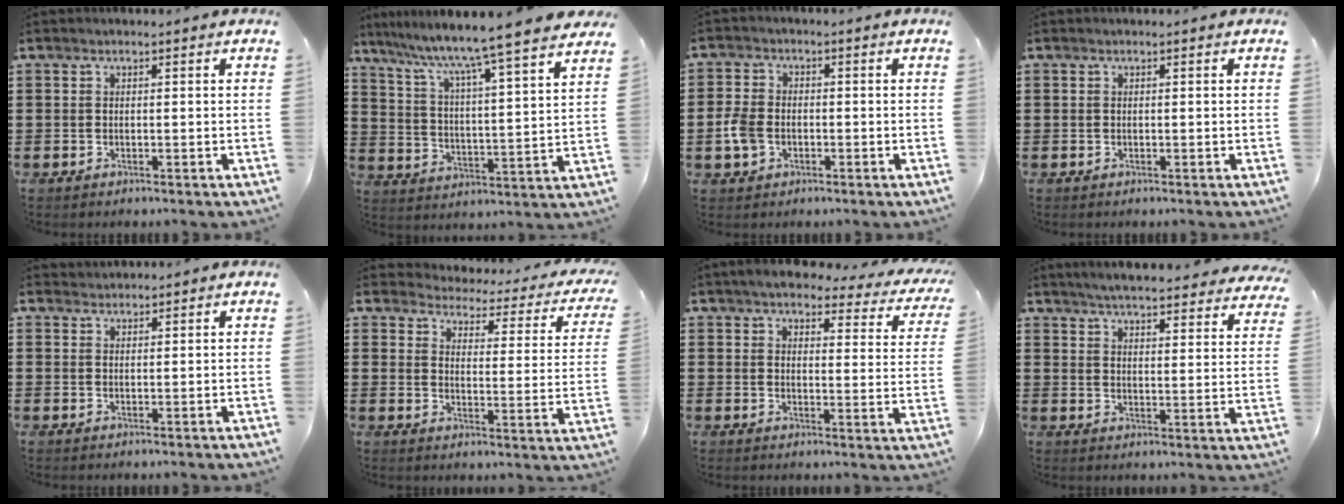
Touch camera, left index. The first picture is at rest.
{"total": 7.7, "force": [6.5, -1.6, 3.9], "torque": [-0.101, -0.058, 0.098]}
{"total": 4.4, "force": [-1.1, 3.1, 3.0], "torque": [-0.083, -0.004, -0.027]}
{"total": 0.0}
{"total": 1.4, "force": [1.3, 0.3, -0.2], "torque": [0.000, 0.001, 0.027]}
{"total": 2.5, "force": [2.4, 0.2, 0.5], "torque": [-0.032, -0.026, 0.033]}
{"total": 4.8, "force": [4.3, 0.8, 2.1], "torque": [-0.051, -0.024, 0.072]}
{"total": 5.0, "force": [4.8, -0.2, 1.4], "torque": [-0.040, -0.031, 0.080]}